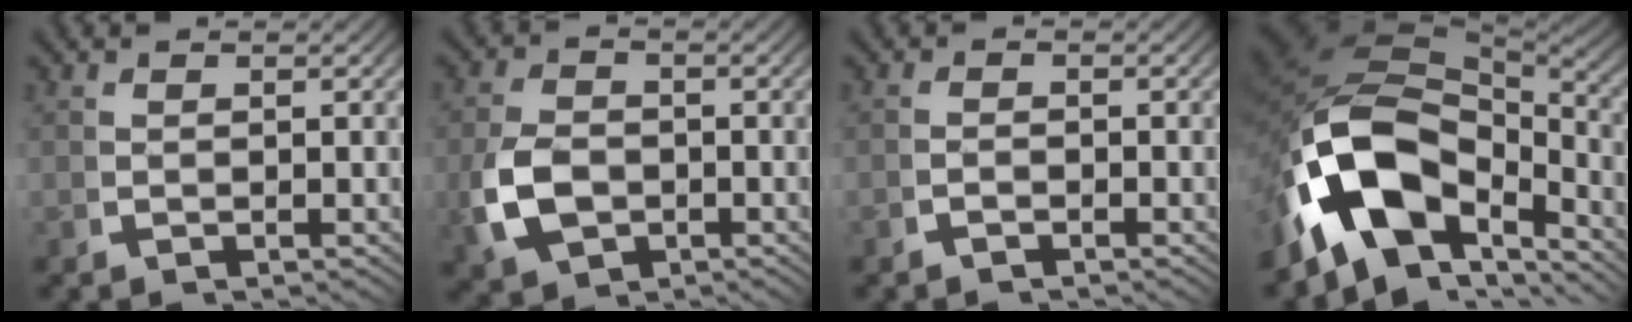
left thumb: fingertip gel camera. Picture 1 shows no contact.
{"total": 6.1, "force": [-1.4, 4.4, 4.0], "torque": [-0.100, -0.019, -0.015]}
{"total": 0.9, "force": [-0.8, 0.2, 0.2], "torque": [-0.002, -0.002, -0.018]}
{"total": 18.9, "force": [-1.9, 12.4, 14.1], "torque": [-0.292, -0.052, -0.010]}